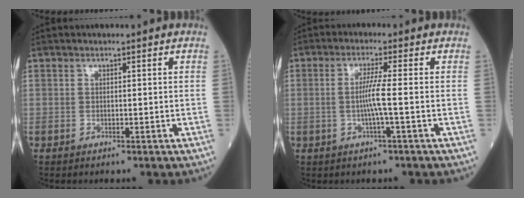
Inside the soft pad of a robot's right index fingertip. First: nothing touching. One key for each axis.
{"total": 3.8, "fx": -0.7, "fy": -0.9, "fz": 3.7, "tx": -0.074, "ty": 0.000, "tz": -0.012}